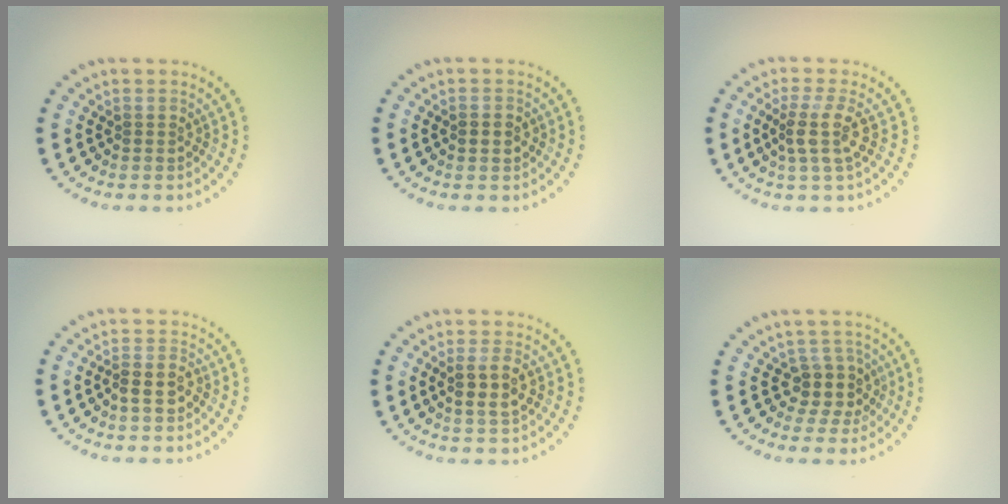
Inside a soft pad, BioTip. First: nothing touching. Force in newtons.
{"total": 1.7, "press": 1.7, "slide": 0.1}
{"total": 2.8, "press": 2.1, "slide": 1.8}
{"total": 2.4, "press": 2.2, "slide": 0.8}
{"total": 2.5, "press": 2.4, "slide": 0.7}
{"total": 2.9, "press": 2.3, "slide": 1.6}